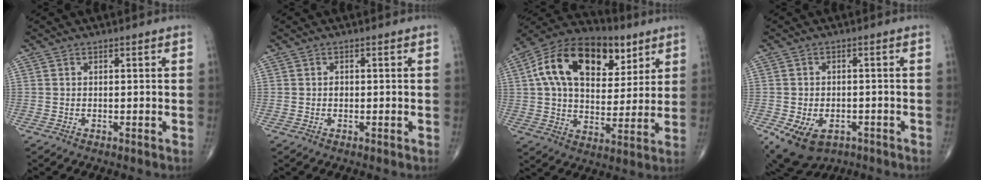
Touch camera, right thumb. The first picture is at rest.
{"total": 0.7, "force": [0.0, 0.6, 0.4], "torque": [-0.003, 0.002, -0.003]}
{"total": 22.1, "force": [8.3, 13.5, 15.3], "torque": [-0.233, 0.003, 0.131]}
{"total": 10.0, "force": [-4.5, 6.7, 5.9], "torque": [-0.102, 0.013, -0.059]}